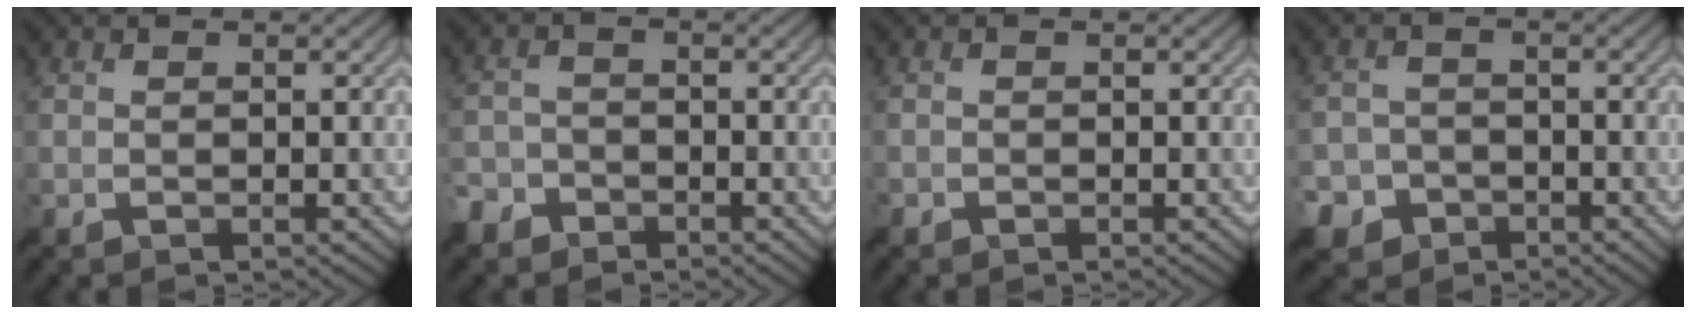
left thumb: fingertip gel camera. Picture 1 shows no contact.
{"total": 3.6, "force": [-2.8, 2.2, 0.7], "torque": [-0.018, -0.002, -0.064]}
{"total": 0.5, "force": [-0.4, 0.3, 0.0], "torque": [0.001, -0.004, -0.008]}
{"total": 5.4, "force": [-3.3, 4.2, 1.0], "torque": [-0.012, -0.009, -0.073]}